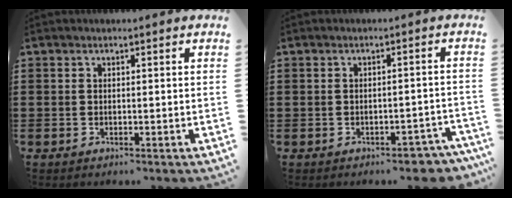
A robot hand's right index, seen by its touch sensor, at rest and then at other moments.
{"total": 3.1, "force": [-2.8, 0.9, 0.8], "torque": [-0.016, 0.005, -0.058]}